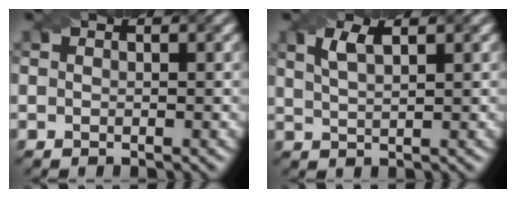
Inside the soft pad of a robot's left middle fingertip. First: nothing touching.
{"total": 2.4, "force": [1.4, 0.7, 1.9], "torque": [-0.037, 0.001, 0.028]}